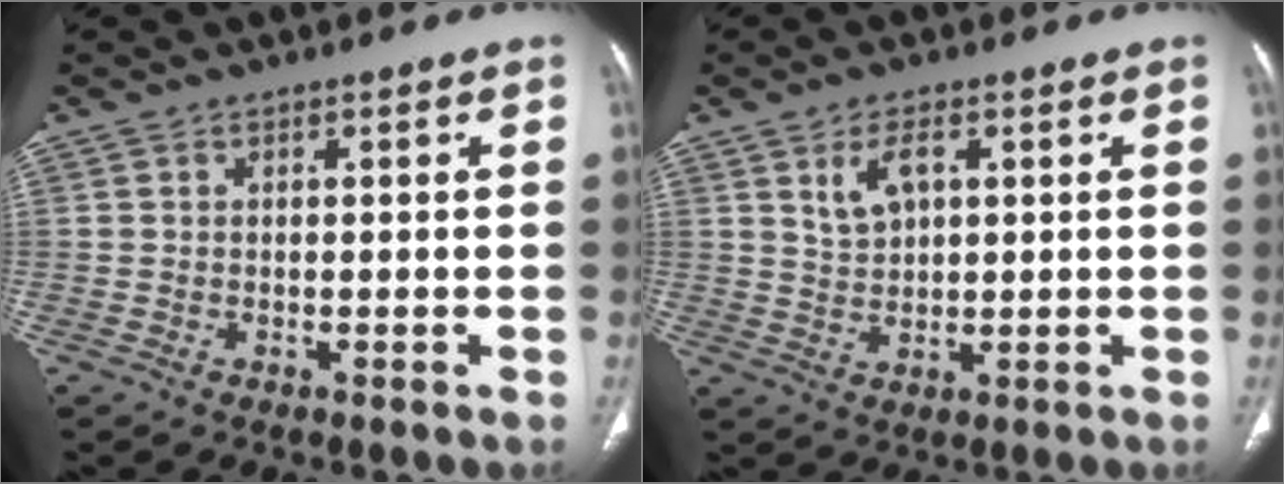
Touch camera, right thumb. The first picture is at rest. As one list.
[{"total": 5.0, "force": [2.1, 2.7, 3.6], "torque": [-0.062, -0.008, 0.045]}]